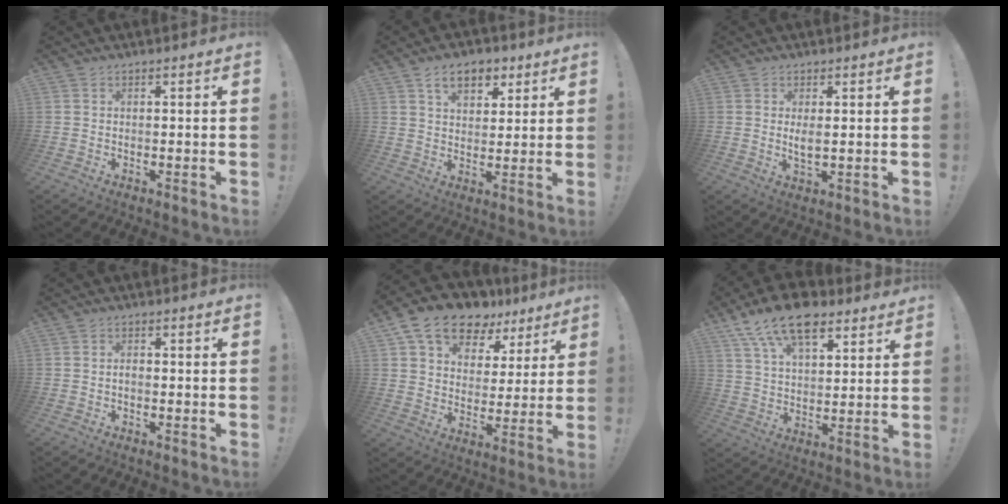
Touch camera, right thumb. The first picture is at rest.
{"total": 9.7, "force": [5.1, 6.0, 5.7], "torque": [-0.086, -0.009, 0.095]}
{"total": 3.1, "force": [0.7, 1.0, 2.9], "torque": [-0.032, -0.011, 0.009]}
{"total": 1.1, "force": [-0.6, 0.5, 0.8], "torque": [-0.013, 0.002, -0.012]}
{"total": 14.7, "force": [9.6, 9.0, 6.4], "torque": [-0.116, -0.057, 0.179]}
{"total": 15.5, "force": [9.6, 7.6, 9.5], "torque": [-0.164, -0.051, 0.173]}